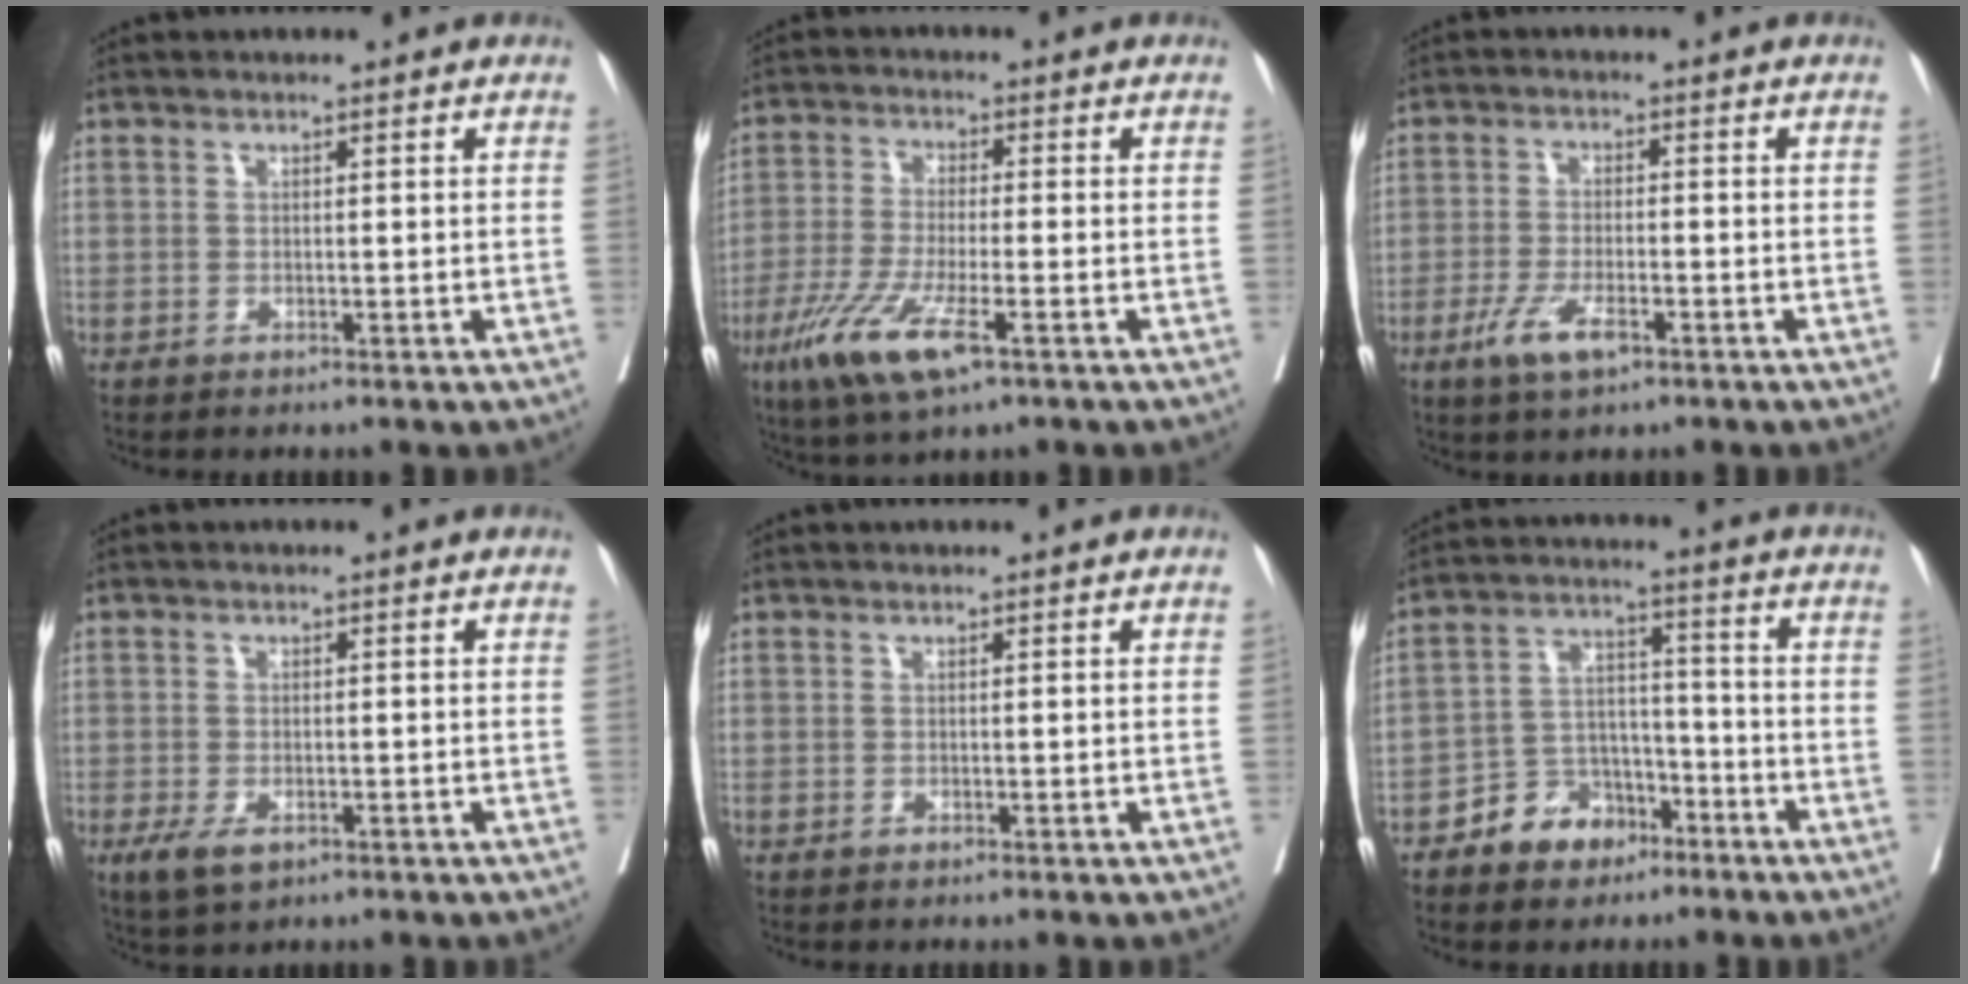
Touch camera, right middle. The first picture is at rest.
{"total": 9.8, "force": [-5.0, 1.7, 8.3], "torque": [-0.170, -0.025, -0.089]}
{"total": 5.5, "force": [-3.0, 1.6, 4.3], "torque": [-0.088, -0.006, -0.051]}
{"total": 3.7, "force": [-1.8, 1.8, 2.7], "torque": [-0.052, -0.006, -0.026]}
{"total": 0.0}
{"total": 7.8, "force": [-5.1, 5.1, 2.9], "torque": [-0.051, 0.021, -0.086]}